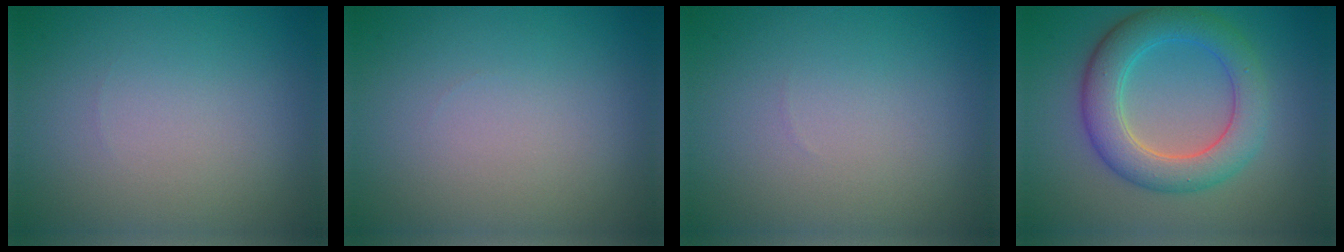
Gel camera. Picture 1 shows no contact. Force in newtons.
{"total": 0.0}
{"total": 0.0}
{"total": 5.8, "press": 5.8, "slide": 0.2}